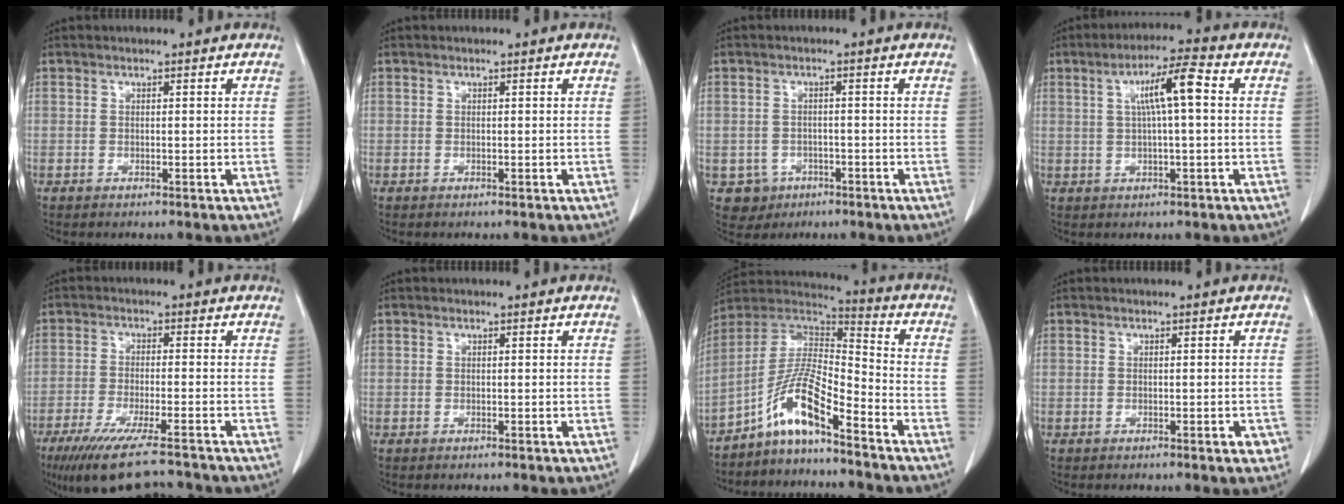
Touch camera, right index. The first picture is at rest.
{"total": 0.0}
{"total": 4.0, "force": [-1.7, 3.6, 0.3], "torque": [-0.001, 0.010, -0.020]}
{"total": 7.2, "force": [1.5, 0.4, 7.1], "torque": [-0.124, 0.016, 0.024]}
{"total": 13.4, "force": [-10.9, 1.5, 7.6], "torque": [-0.128, -0.035, -0.174]}
{"total": 0.0}
{"total": 10.4, "force": [-6.7, 1.4, 7.8], "torque": [-0.157, 0.020, -0.130]}
{"total": 1.5, "force": [-0.7, 0.5, 1.2], "torque": [-0.012, 0.001, -0.008]}